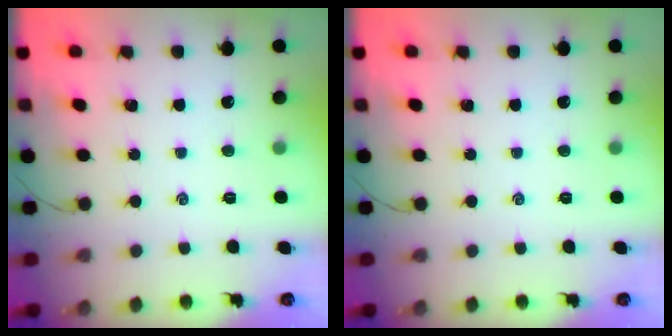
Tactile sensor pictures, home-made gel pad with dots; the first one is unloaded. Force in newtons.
{"total": 0.0}